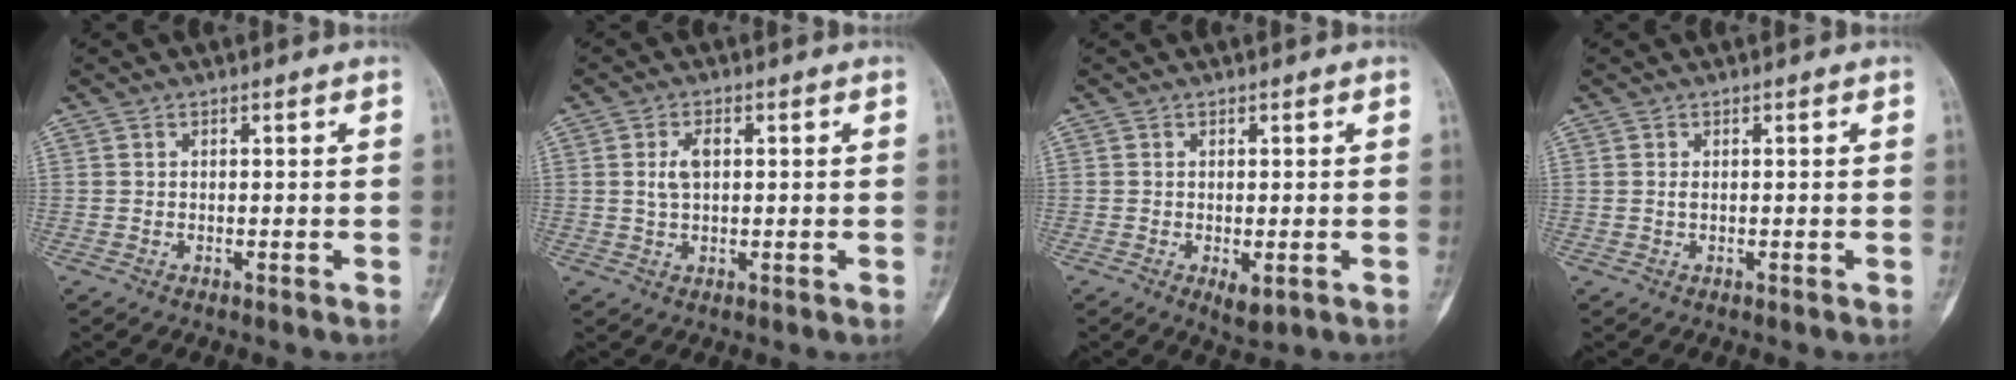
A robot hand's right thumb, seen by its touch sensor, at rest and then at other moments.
{"total": 3.7, "force": [0.7, 2.1, 3.0], "torque": [-0.059, 0.003, 0.014]}
{"total": 2.7, "force": [-0.9, 1.1, 2.3], "torque": [-0.036, -0.007, -0.006]}
{"total": 0.6, "force": [0.1, 0.3, 0.5], "torque": [-0.011, 0.000, 0.002]}